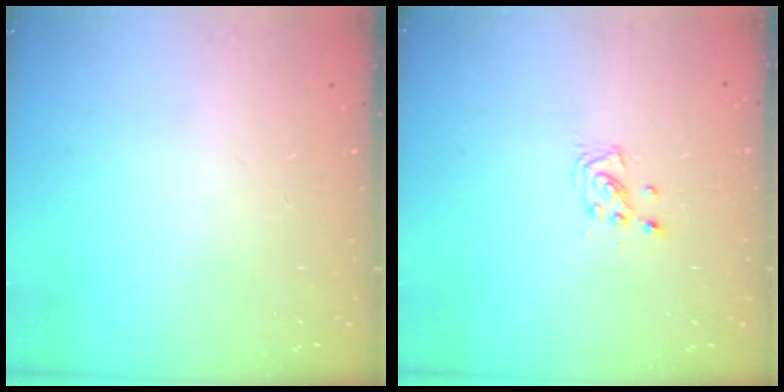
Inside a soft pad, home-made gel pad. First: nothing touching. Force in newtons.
{"total": 3.0, "press": 3.0, "slide": 0.5}